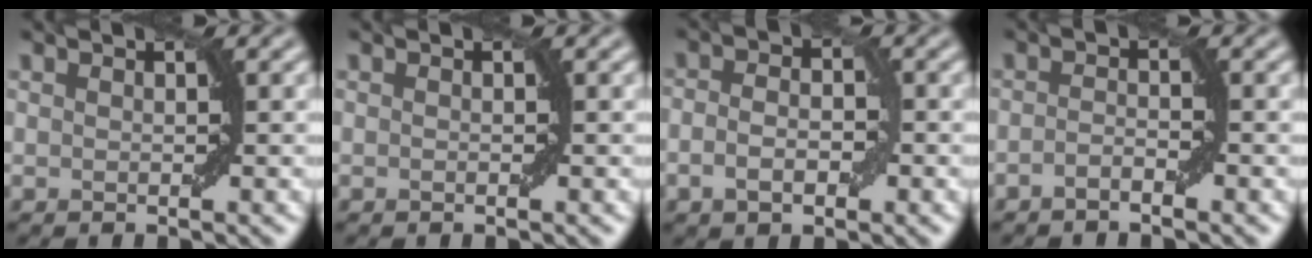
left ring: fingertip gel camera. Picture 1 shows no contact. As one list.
[{"total": 0.0}, {"total": 3.1, "force": [-0.9, 1.8, 2.3], "torque": [-0.042, 0.000, -0.017]}, {"total": 1.3, "force": [-0.9, 0.2, 0.9], "torque": [-0.017, 0.004, -0.018]}]